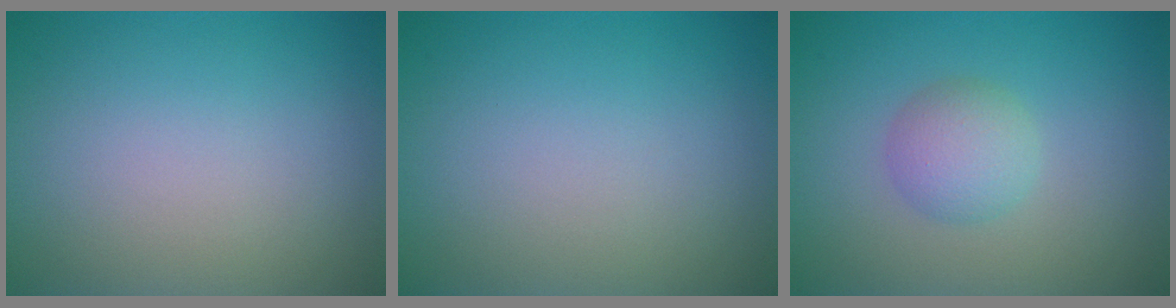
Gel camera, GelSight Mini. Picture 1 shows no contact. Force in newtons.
{"total": 0.0}
{"total": 2.7, "press": 2.7, "slide": 0.0}